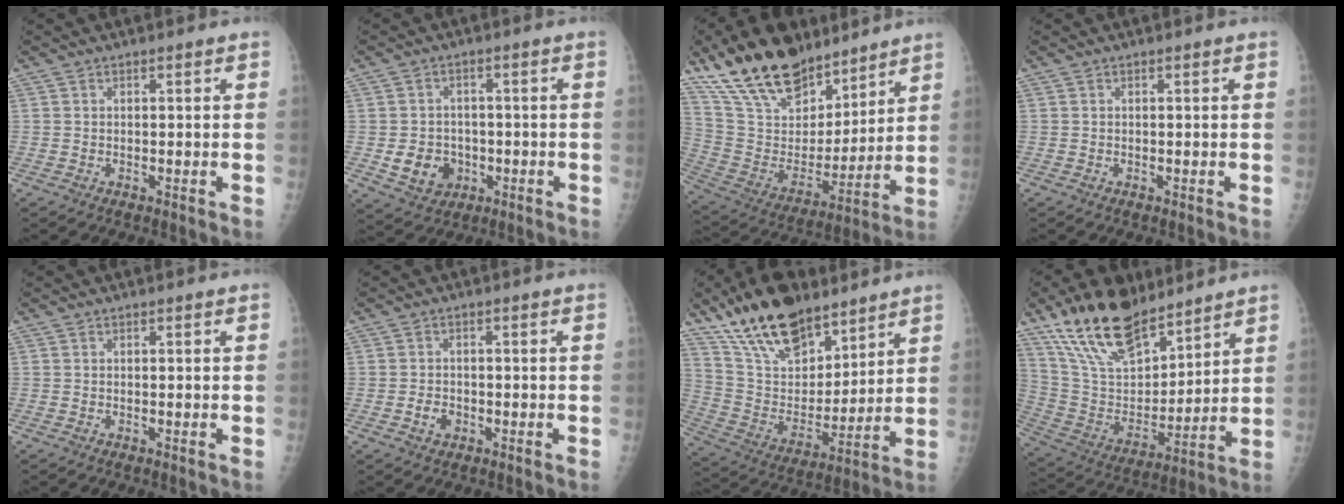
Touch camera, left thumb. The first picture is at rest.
{"total": 7.0, "force": [-1.5, 6.1, 3.1], "torque": [-0.024, 0.007, -0.016]}
{"total": 24.1, "force": [17.8, 11.1, 11.9], "torque": [-0.182, -0.064, 0.317]}
{"total": 0.0}
{"total": 0.0}
{"total": 2.4, "force": [-0.8, 1.9, 1.2], "torque": [-0.013, 0.005, -0.013]}
{"total": 21.5, "force": [15.5, 9.9, 11.2], "torque": [-0.162, -0.057, 0.283]}
{"total": 21.0, "force": [15.3, 9.0, 11.2], "torque": [-0.166, -0.061, 0.289]}